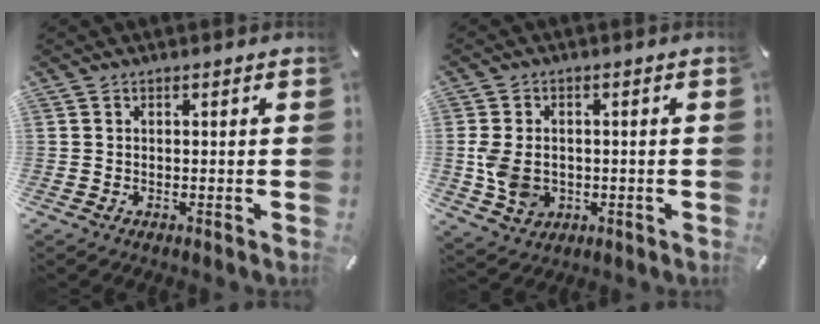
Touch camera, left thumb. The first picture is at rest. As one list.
[{"total": 7.3, "force": [-0.8, 5.8, 4.3], "torque": [-0.086, 0.002, -0.014]}]